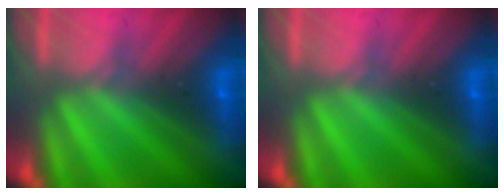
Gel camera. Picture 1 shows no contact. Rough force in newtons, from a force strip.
{"total": 0.0}